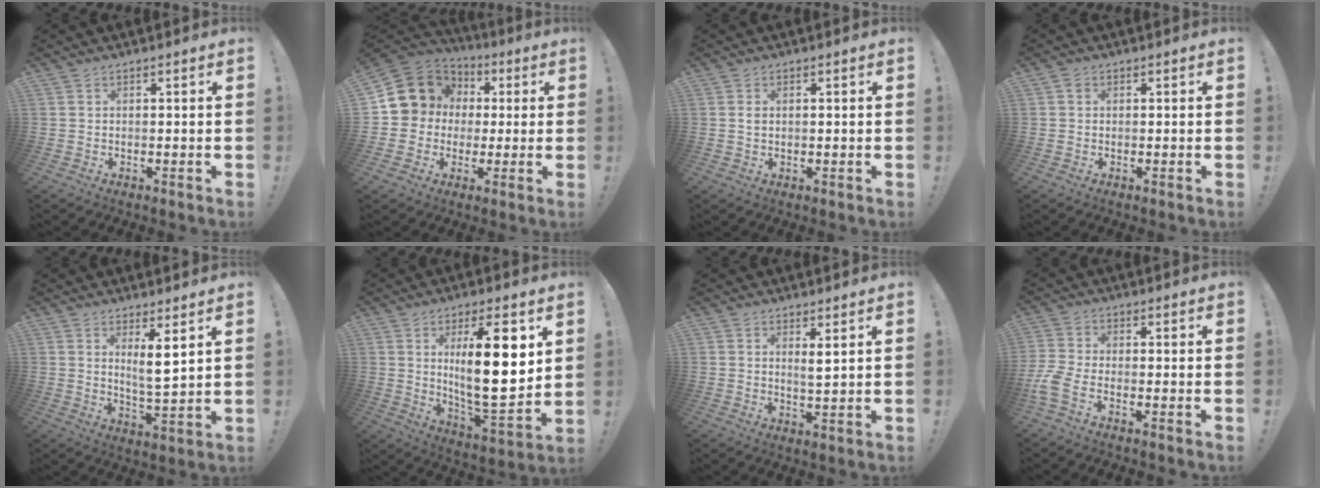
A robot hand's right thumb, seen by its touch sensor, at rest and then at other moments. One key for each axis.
{"total": 12.0, "fx": 2.8, "fy": 11.0, "fz": 3.7, "tx": -0.052, "ty": -0.008, "tz": 0.071}
{"total": 1.1, "fx": 0.4, "fy": 0.5, "fz": 0.8, "tx": -0.017, "ty": 0.002, "tz": 0.006}
{"total": 0.7, "fx": 0.1, "fy": 0.6, "fz": 0.2, "tx": -0.003, "ty": 0.003, "tz": 0.002}
{"total": 7.0, "fx": 3.4, "fy": 0.8, "fz": 6.0, "tx": -0.094, "ty": -0.024, "tz": 0.054}
{"total": 18.8, "fx": 5.1, "fy": 5.2, "fz": 17.3, "tx": -0.277, "ty": -0.033, "tz": 0.069}
{"total": 2.9, "fx": 1.6, "fy": 0.3, "fz": 2.4, "tx": -0.032, "ty": -0.014, "tz": 0.022}
{"total": 5.5, "fx": -2.4, "fy": 1.8, "fz": 4.7, "tx": -0.120, "ty": -0.013, "tz": -0.044}